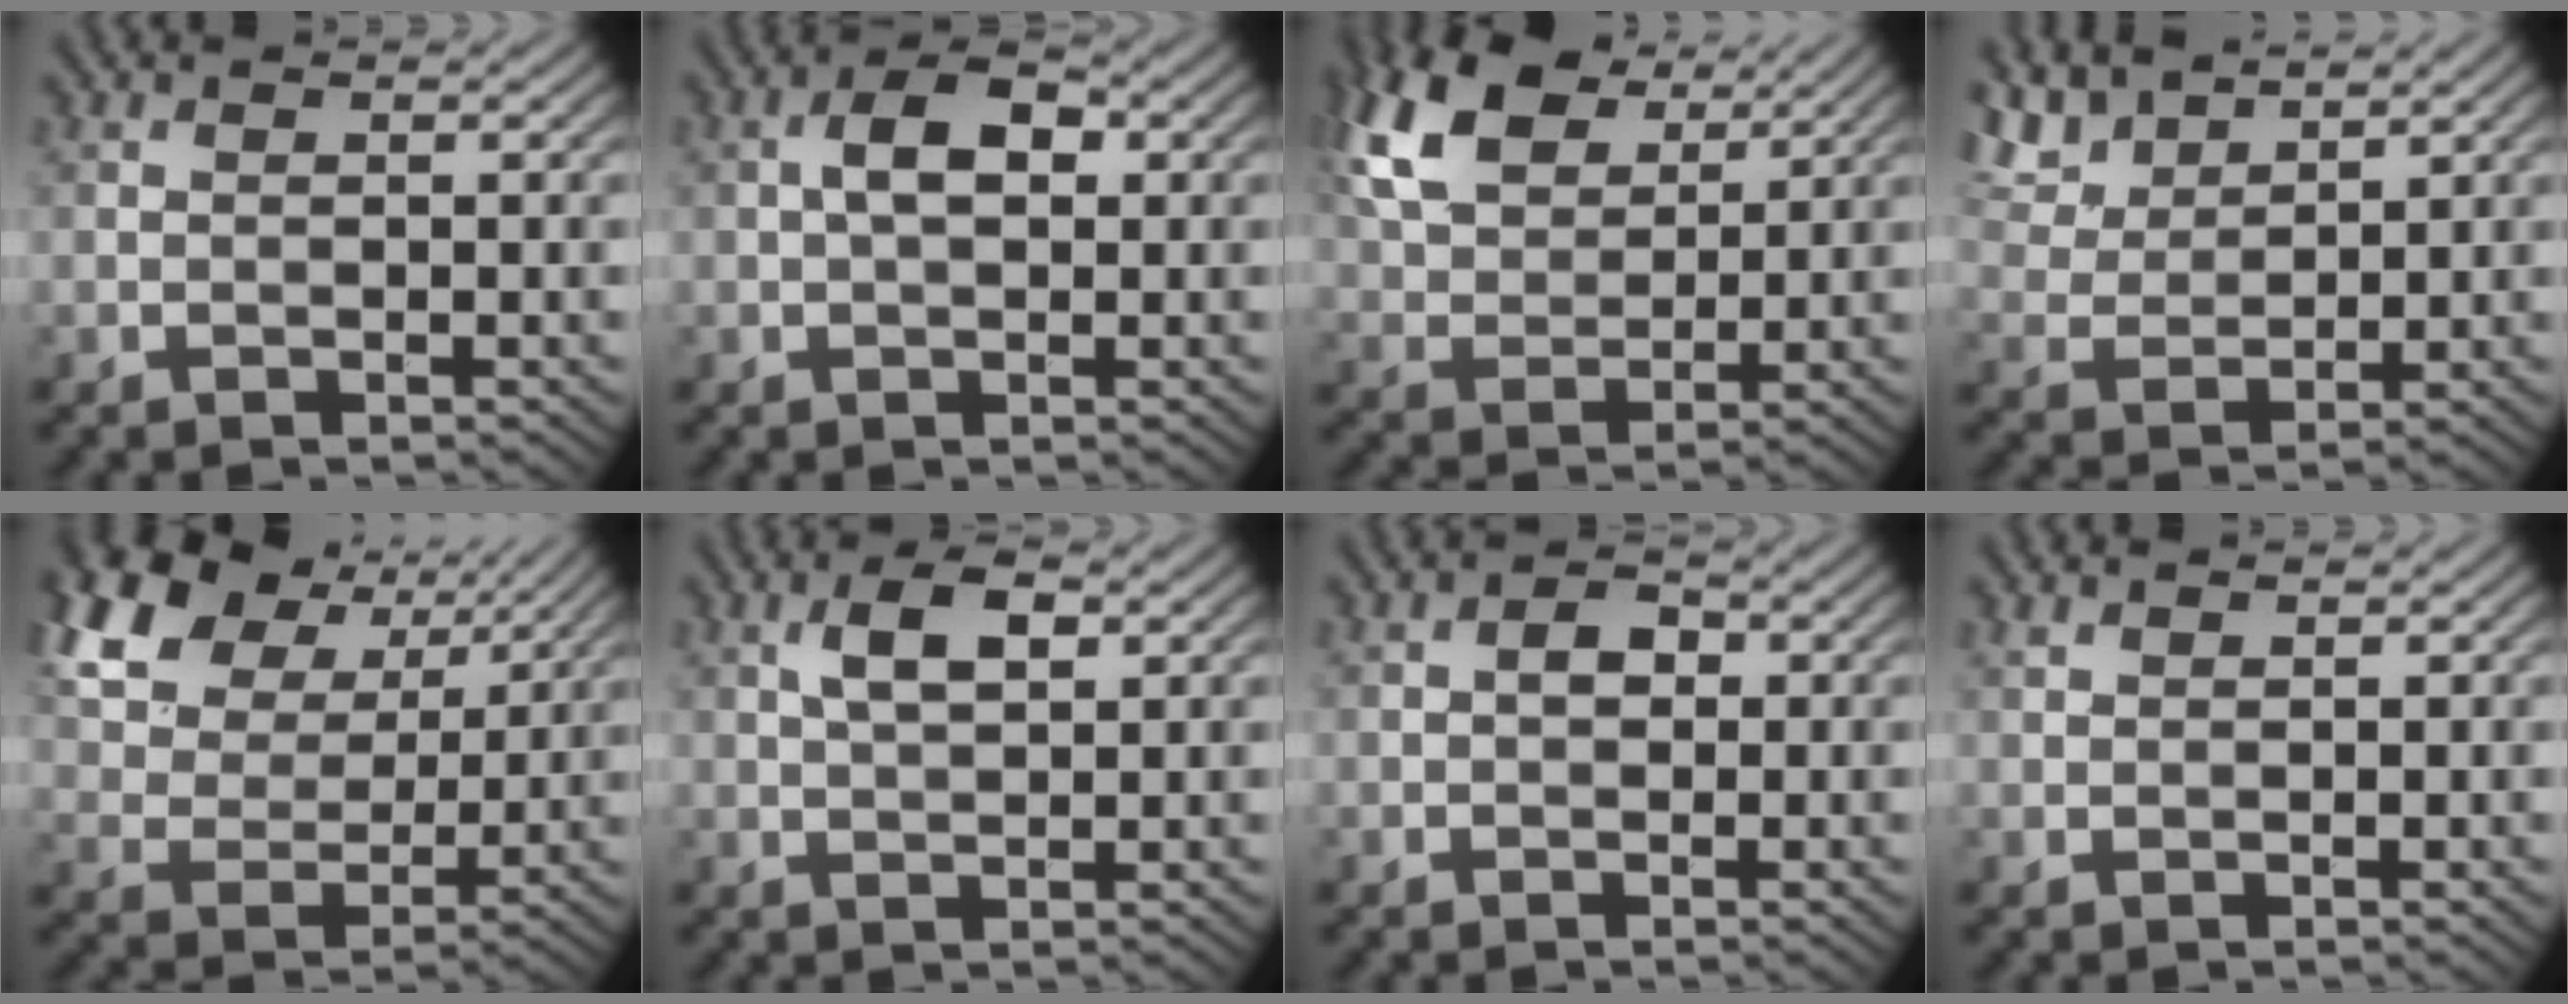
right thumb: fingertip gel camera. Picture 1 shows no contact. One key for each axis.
{"total": 4.2, "fx": 0.5, "fy": 2.3, "fz": 3.4, "tx": -0.064, "ty": 0.009, "tz": 0.003}
{"total": 12.5, "fx": 6.8, "fy": 7.2, "fz": 7.6, "tx": -0.197, "ty": 0.025, "tz": 0.132}
{"total": 7.0, "fx": 5.4, "fy": 2.8, "fz": 3.5, "tx": -0.091, "ty": 0.010, "tz": 0.108}
{"total": 16.5, "fx": 8.6, "fy": 10.8, "fz": 9.0, "tx": -0.247, "ty": 0.030, "tz": 0.185}
{"total": 4.2, "fx": 1.5, "fy": 1.9, "fz": 3.5, "tx": -0.073, "ty": 0.007, "tz": 0.028}
{"total": 2.2, "fx": 0.0, "fy": 1.6, "fz": 1.4, "tx": -0.026, "ty": 0.001, "tz": -0.005}
{"total": 0.7, "fx": 0.7, "fy": 0.2, "fz": 0.2, "tx": -0.009, "ty": 0.001, "tz": 0.016}